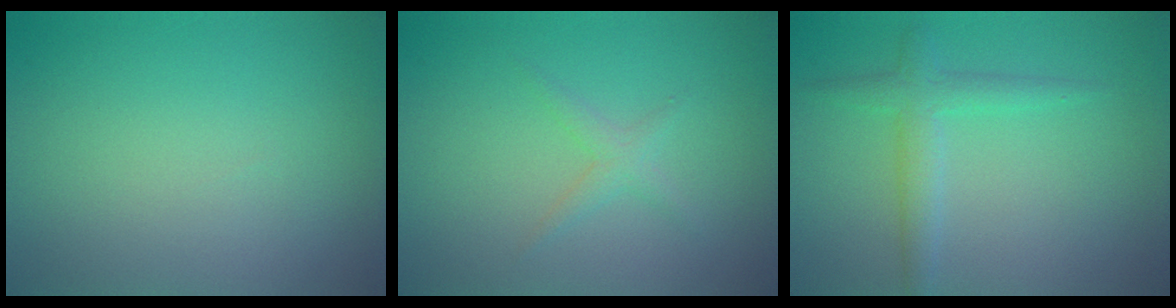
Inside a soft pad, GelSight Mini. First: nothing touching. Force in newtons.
{"total": 1.3, "press": 1.3, "slide": 0.1}
{"total": 2.5, "press": 2.5, "slide": 0.1}